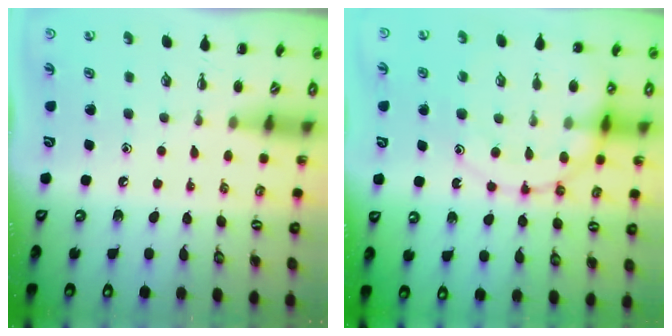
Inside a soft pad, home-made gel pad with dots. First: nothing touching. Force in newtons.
{"total": 16.1, "press": 15.9, "slide": 2.6}